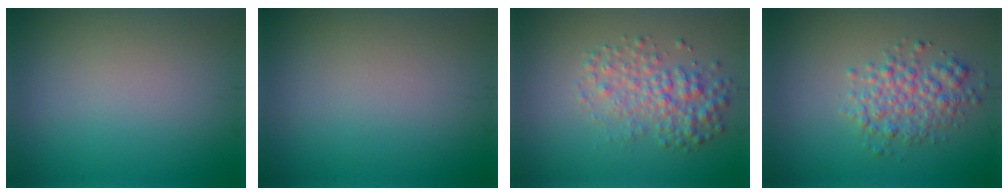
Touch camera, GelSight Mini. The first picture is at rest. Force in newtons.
{"total": 0.0}
{"total": 3.8, "press": 3.8, "slide": 0.0}
{"total": 3.5, "press": 3.5, "slide": 0.1}